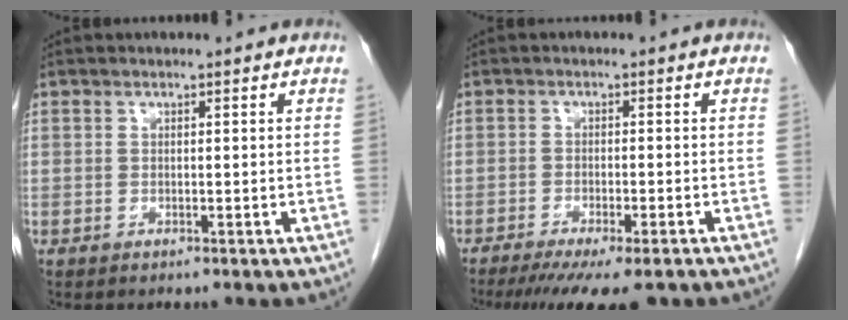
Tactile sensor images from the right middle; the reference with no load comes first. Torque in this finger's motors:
{"motor_torque": [1.25, -0.89, 0.15, 0.06]}